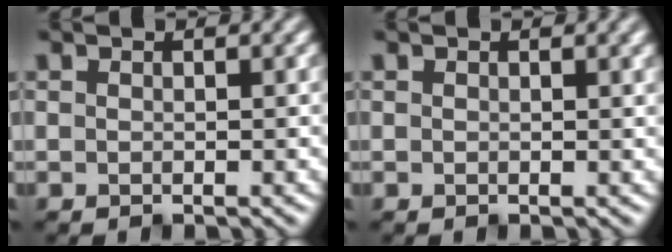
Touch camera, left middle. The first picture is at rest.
{"total": 1.7, "force": [1.1, 0.4, 1.3], "torque": [-0.012, 0.005, 0.015]}